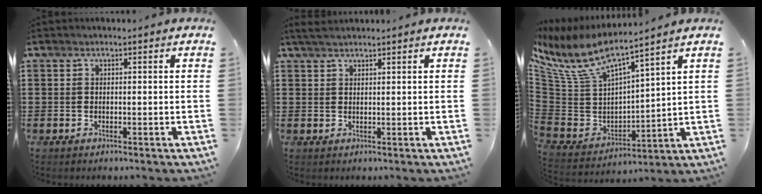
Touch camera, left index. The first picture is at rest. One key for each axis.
{"total": 2.1, "fx": 1.8, "fy": 0.4, "fz": 1.0, "tx": -0.024, "ty": 0.003, "tz": 0.035}
{"total": 9.5, "fx": 6.6, "fy": 2.4, "fz": 6.4, "tx": -0.160, "ty": -0.049, "tz": 0.111}